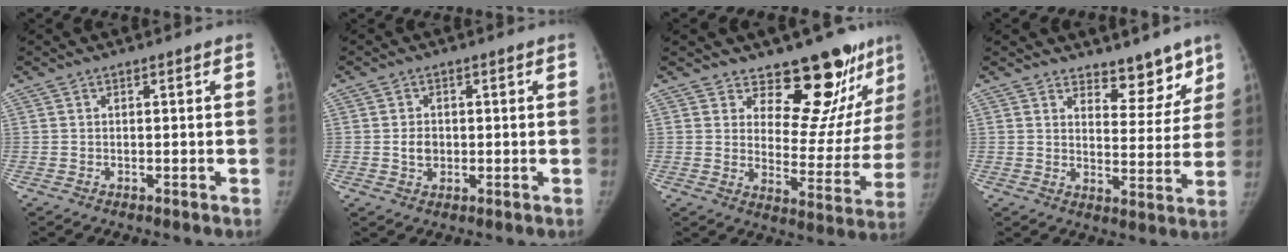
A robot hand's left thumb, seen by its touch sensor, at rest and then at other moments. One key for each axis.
{"total": 3.2, "fx": -0.1, "fy": 2.7, "fz": 1.7, "tx": -0.016, "ty": 0.002, "tz": 0.000}
{"total": 16.6, "fx": 13.4, "fy": 6.6, "fz": 7.1, "tx": -0.032, "ty": -0.121, "tz": 0.175}
{"total": 8.2, "fx": 6.7, "fy": 3.8, "fz": 2.9, "tx": 0.008, "ty": -0.049, "tz": 0.099}